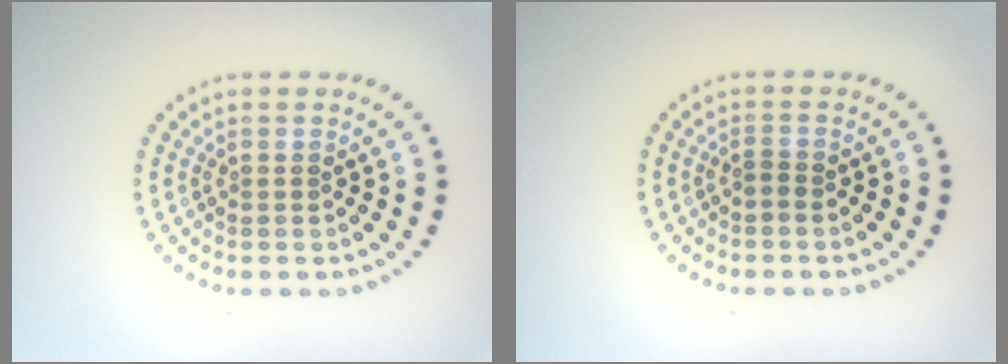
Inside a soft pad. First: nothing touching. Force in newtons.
{"total": 0.6, "press": 0.3, "slide": 0.5}